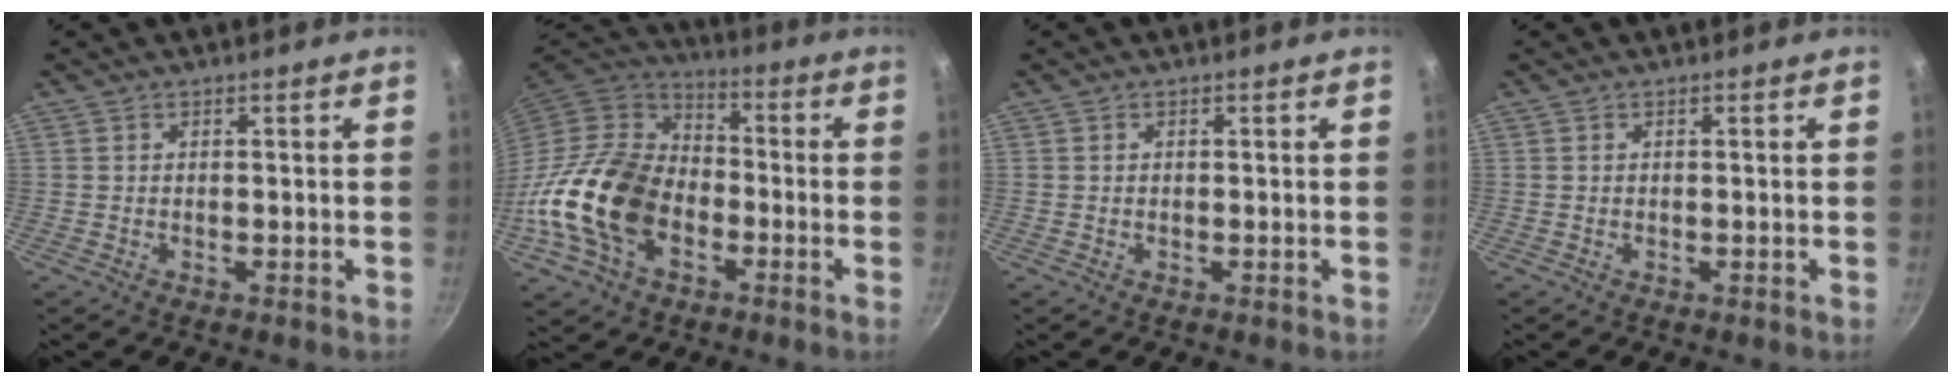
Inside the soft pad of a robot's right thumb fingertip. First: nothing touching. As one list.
[{"total": 20.7, "force": [-6.2, 14.3, 13.6], "torque": [-0.246, 0.044, -0.130]}, {"total": 0.0}, {"total": 0.0}]